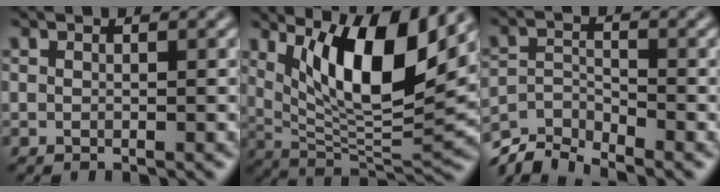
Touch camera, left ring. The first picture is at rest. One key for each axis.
{"total": 10.1, "fx": 4.2, "fy": 2.8, "fz": 8.8, "tx": -0.142, "ty": -0.019, "tz": 0.079}
{"total": 4.7, "fx": -4.4, "fy": 1.2, "fz": 1.3, "tx": -0.018, "ty": -0.007, "tz": -0.091}